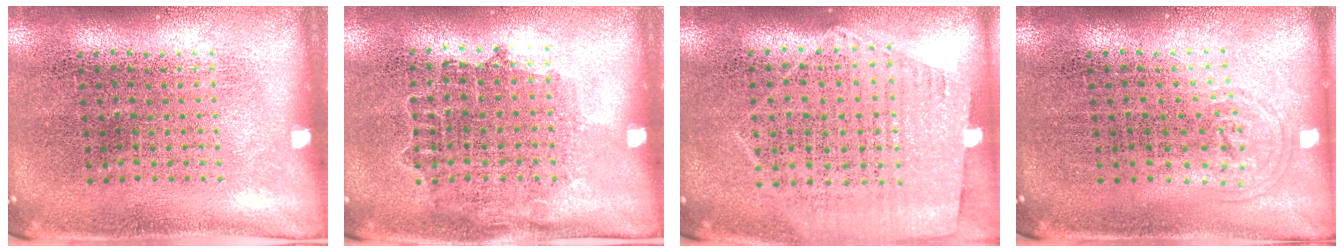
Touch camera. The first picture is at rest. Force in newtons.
{"total": 0.8, "press": 0.8, "slide": 0.3}
{"total": 1.2, "press": 1.1, "slide": 0.5}
{"total": 0.7, "press": 0.5, "slide": 0.5}